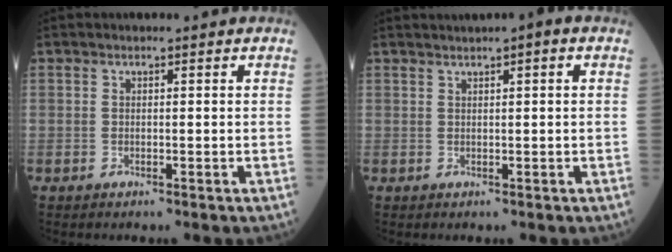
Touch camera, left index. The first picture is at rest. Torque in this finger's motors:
{"motor_torque": [-0.20, 0.22, -0.50, 0.00]}